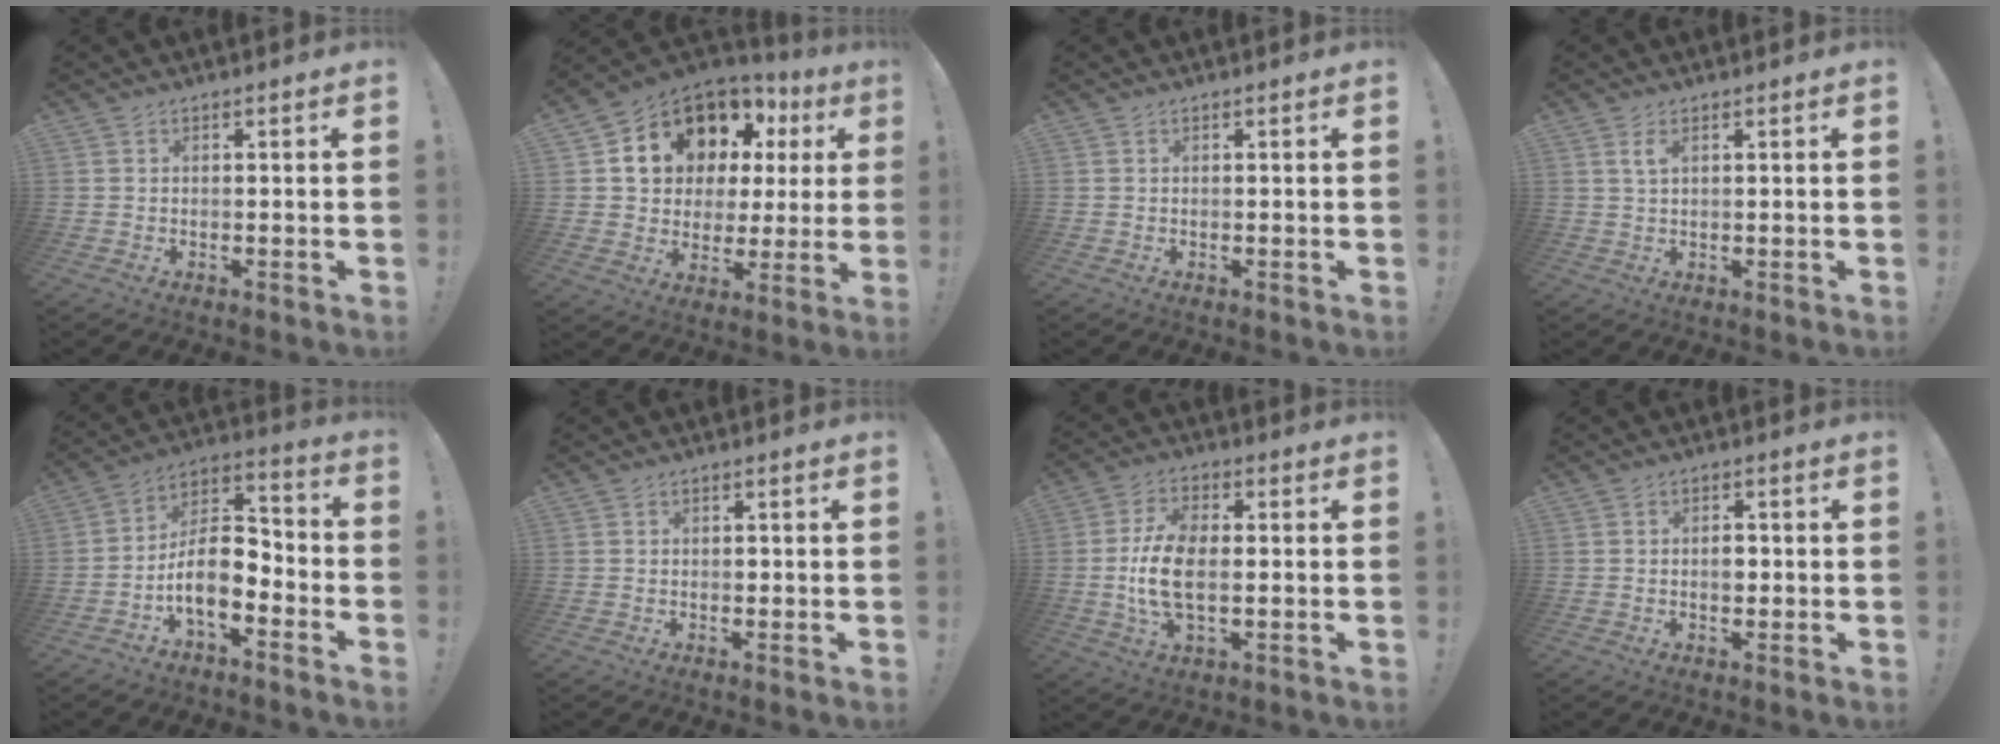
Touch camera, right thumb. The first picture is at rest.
{"total": 14.2, "force": [7.9, 9.7, 6.6], "torque": [-0.104, -0.056, 0.159]}
{"total": 0.0}
{"total": 2.6, "force": [1.2, 0.8, 2.2], "torque": [-0.040, -0.001, 0.019]}
{"total": 12.5, "force": [-5.1, 6.5, 9.3], "torque": [-0.174, 0.016, -0.088]}
{"total": 0.6, "force": [-0.2, 0.5, 0.2], "torque": [-0.004, 0.002, -0.005]}
{"total": 11.9, "force": [-0.7, 6.1, 10.2], "torque": [-0.201, -0.006, -0.014]}
{"total": 3.0, "force": [-0.4, 2.0, 2.2], "torque": [-0.019, 0.000, -0.013]}